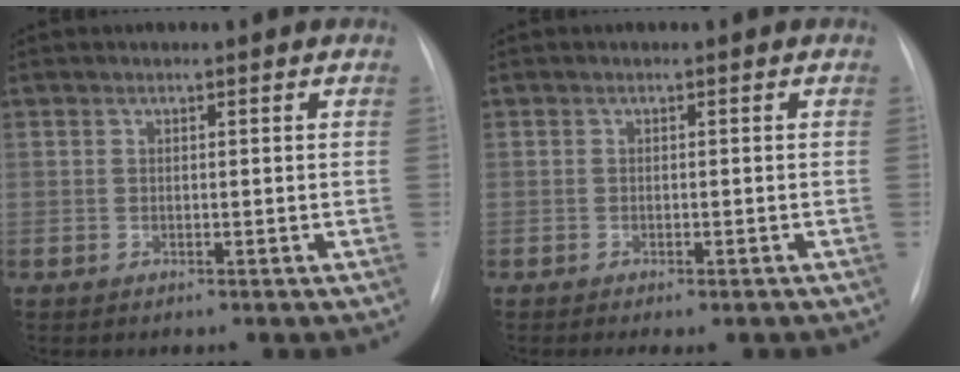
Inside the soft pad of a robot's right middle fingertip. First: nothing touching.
{"total": 3.0, "force": [-2.3, 0.8, 1.8], "torque": [-0.016, -0.006, -0.027]}